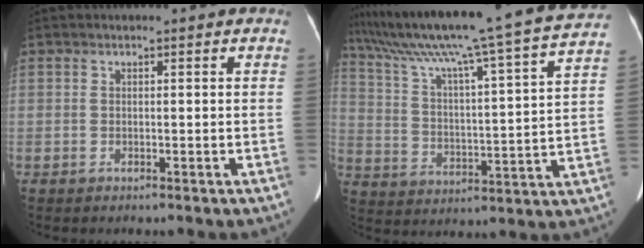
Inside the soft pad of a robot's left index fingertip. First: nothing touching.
{"total": 27.3, "force": [23.2, -1.3, 14.4], "torque": [-0.244, -0.027, 0.331]}